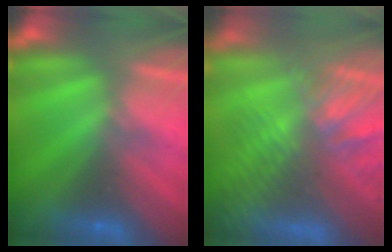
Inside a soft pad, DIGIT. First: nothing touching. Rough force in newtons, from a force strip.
{"total": 7.4}